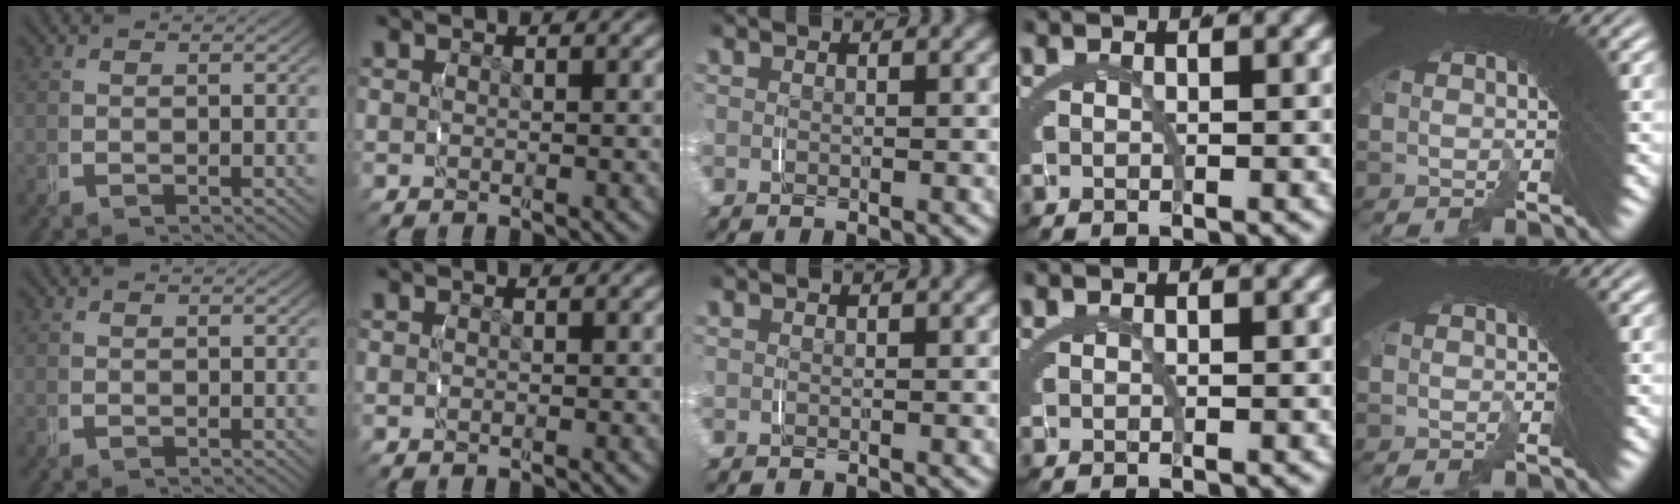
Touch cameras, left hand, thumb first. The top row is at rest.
{}